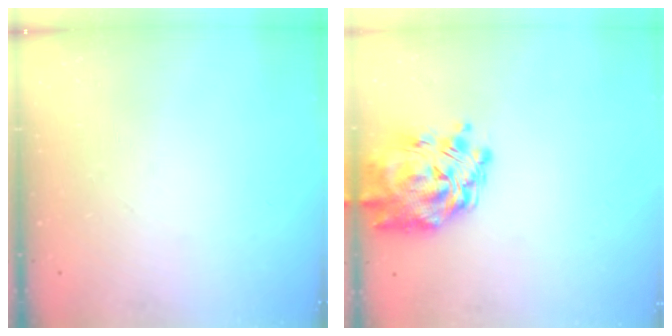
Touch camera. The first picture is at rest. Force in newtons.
{"total": 10.7, "press": 9.8, "slide": 4.2}